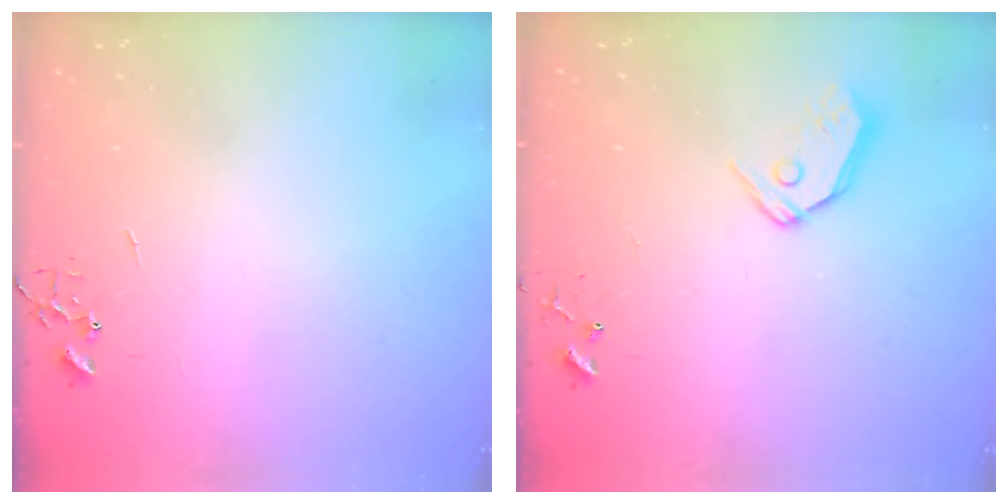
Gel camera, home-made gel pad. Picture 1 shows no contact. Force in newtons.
{"total": 8.3, "press": 8.2, "slide": 0.7}